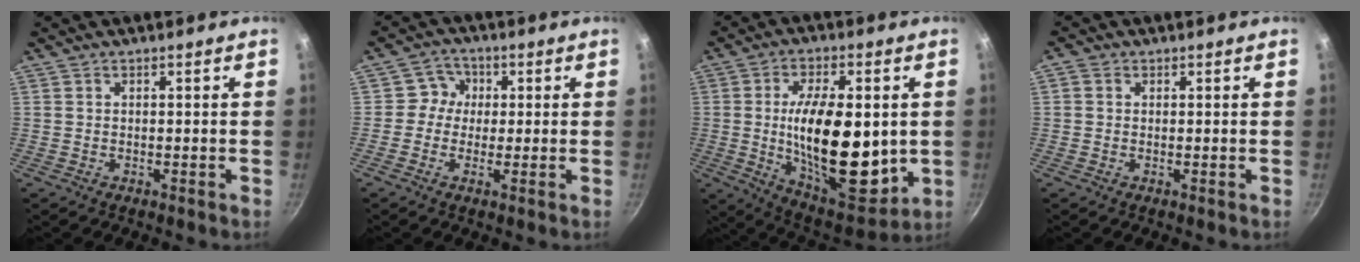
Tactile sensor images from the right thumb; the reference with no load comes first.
{"total": 4.5, "force": [0.6, 4.3, 1.2], "torque": [0.012, 0.003, -0.007]}
{"total": 24.2, "force": [-0.1, 11.9, 21.1], "torque": [-0.320, -0.019, 0.007]}
{"total": 1.3, "force": [0.2, 1.2, 0.5], "torque": [-0.009, 0.005, -0.001]}